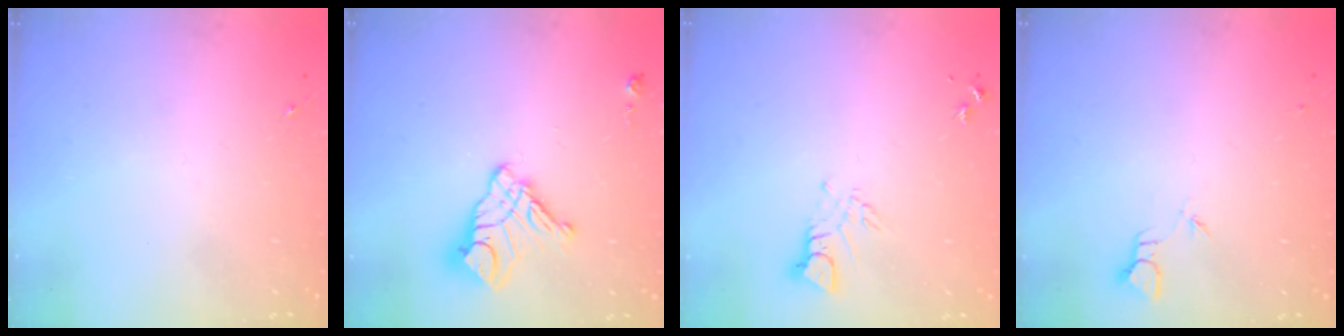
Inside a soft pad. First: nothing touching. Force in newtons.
{"total": 13.5, "press": 13.4, "slide": 1.3}
{"total": 3.7, "press": 3.7, "slide": 0.4}
{"total": 2.0, "press": 2.0, "slide": 0.1}